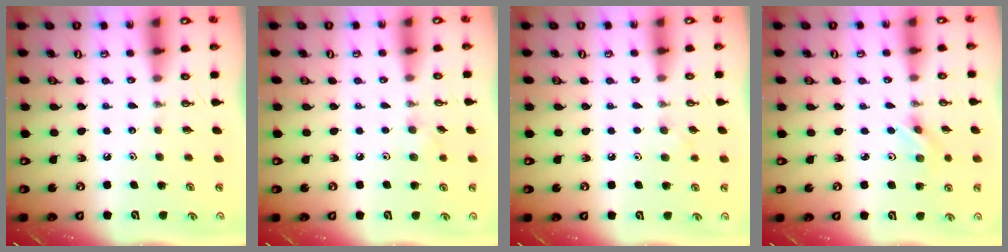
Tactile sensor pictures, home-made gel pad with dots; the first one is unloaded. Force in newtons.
{"total": 5.3, "press": 5.1, "slide": 1.2}
{"total": 5.8, "press": 5.2, "slide": 2.6}
{"total": 2.2, "press": 2.1, "slide": 0.6}